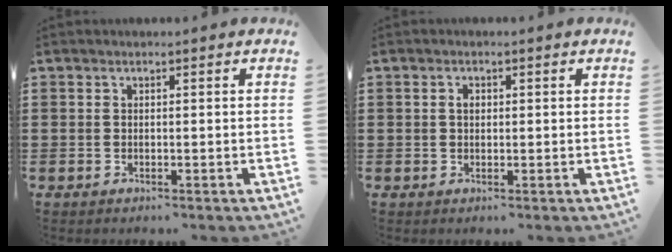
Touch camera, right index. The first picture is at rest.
{"total": 1.3, "force": [0.2, 0.9, 0.9], "torque": [-0.020, 0.006, 0.004]}